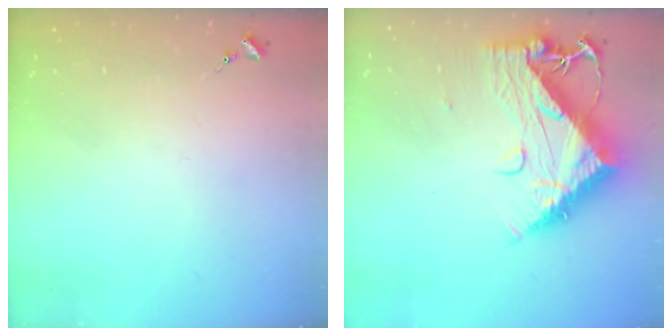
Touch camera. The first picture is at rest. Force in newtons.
{"total": 15.6, "press": 15.5, "slide": 1.5}